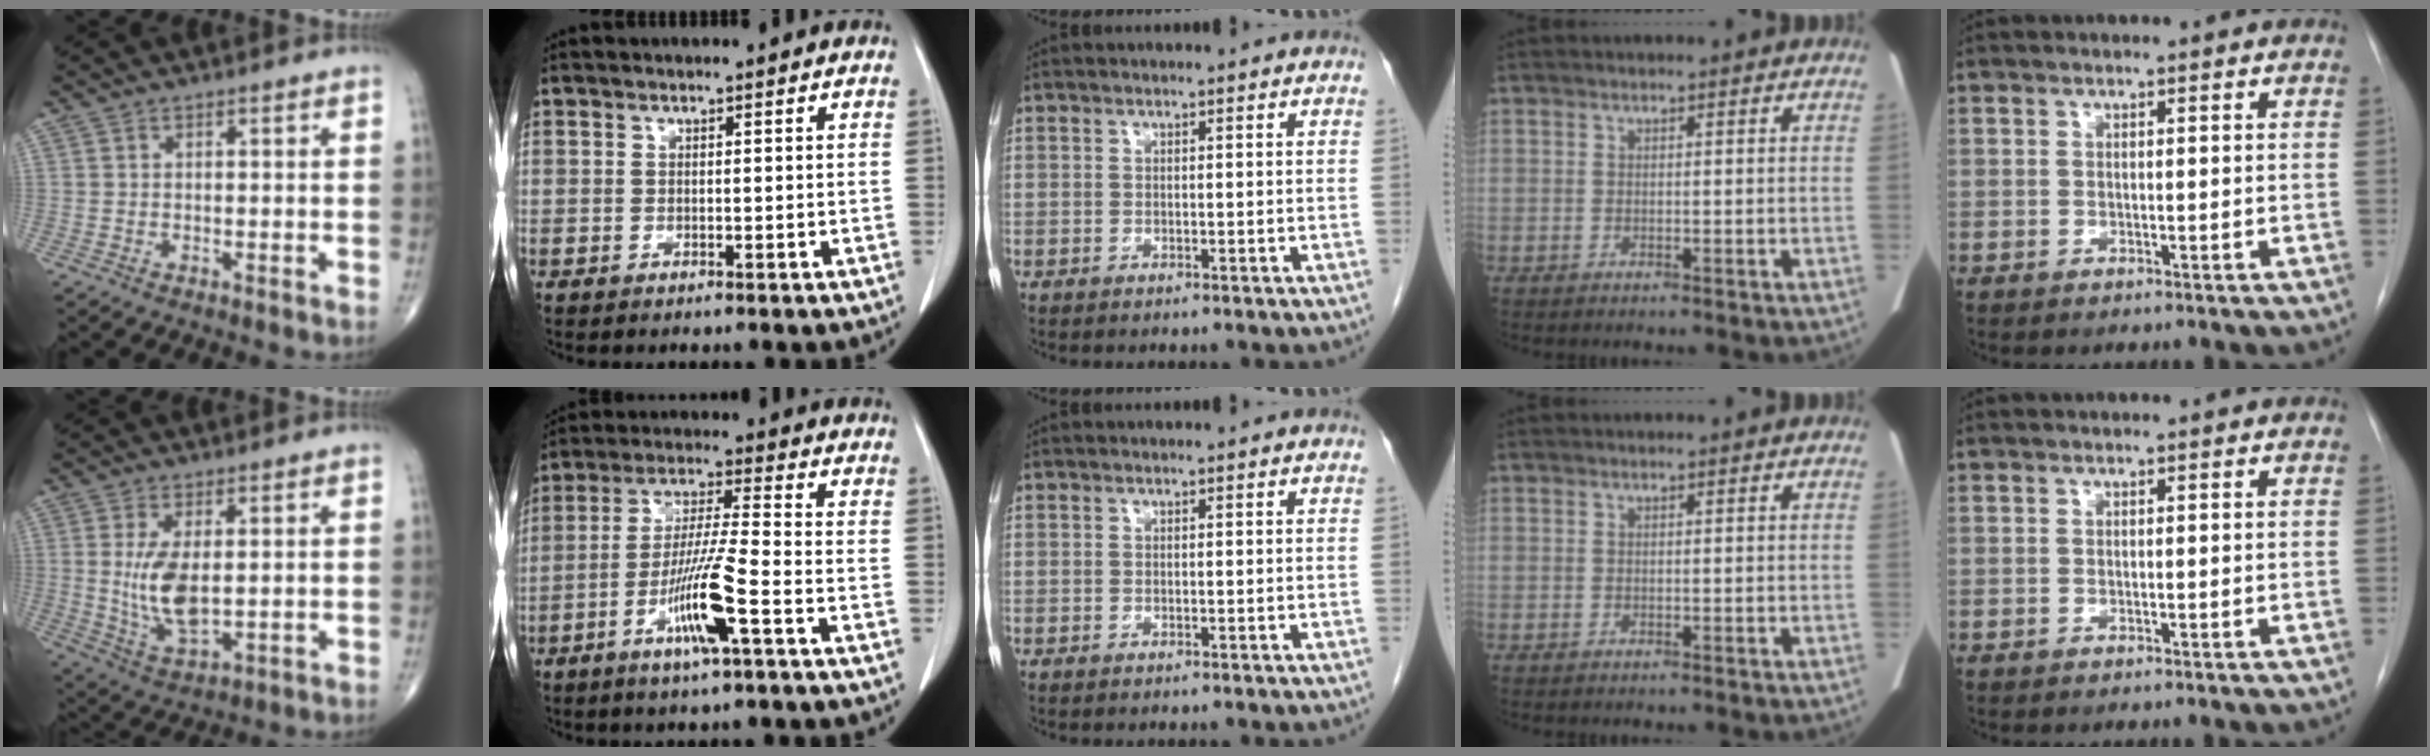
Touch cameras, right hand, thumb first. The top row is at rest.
{"thumb": {"total": 9.6, "force": [0.7, 4.5, 8.4], "torque": [-0.163, -0.019, 0.027]}, "index": {"total": 10.2, "force": [-4.4, -0.4, 9.1], "torque": [-0.178, -0.011, -0.085]}}